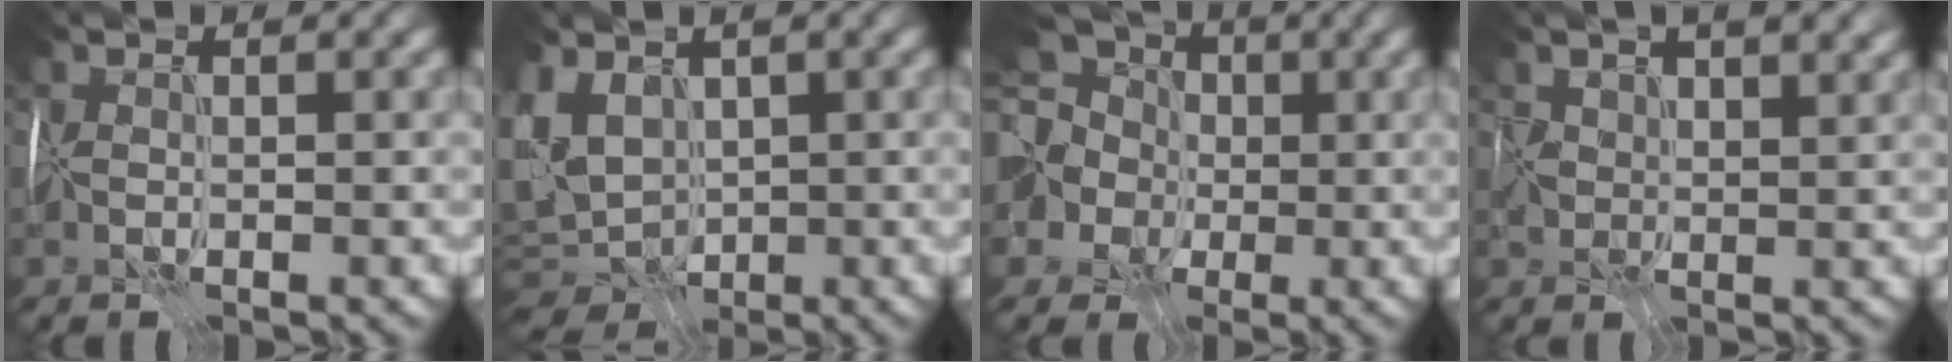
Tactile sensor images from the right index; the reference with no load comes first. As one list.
[{"total": 8.2, "force": [-0.3, 5.9, 5.7], "torque": [-0.116, -0.018, -0.001]}, {"total": 12.7, "force": [1.5, 10.4, 7.1], "torque": [-0.144, 0.010, -0.024]}, {"total": 6.4, "force": [3.5, 3.3, 4.2], "torque": [-0.075, 0.011, 0.061]}]